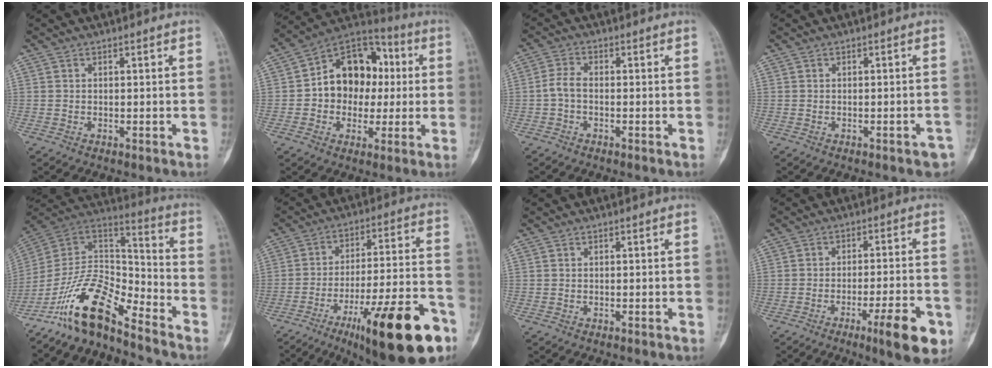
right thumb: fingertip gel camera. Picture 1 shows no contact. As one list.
[{"total": 15.6, "force": [0.8, 12.2, 9.7], "torque": [-0.093, 0.033, 0.003]}, {"total": 3.1, "force": [-0.8, 1.7, 2.5], "torque": [-0.055, 0.008, -0.023]}, {"total": 2.5, "force": [-1.5, 0.9, 1.7], "torque": [-0.016, 0.014, -0.015]}, {"total": 16.0, "force": [-11.7, 5.6, 9.4], "torque": [-0.160, 0.101, -0.222]}, {"total": 24.2, "force": [-12.6, 5.7, 19.8], "torque": [-0.264, 0.061, -0.190]}, {"total": 0.0}, {"total": 10.2, "force": [-4.8, 1.8, 8.9], "torque": [-0.125, 0.013, -0.066]}]